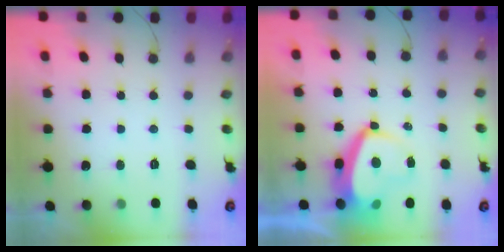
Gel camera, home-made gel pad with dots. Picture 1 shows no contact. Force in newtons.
{"total": 8.1, "press": 8.0, "slide": 1.0}